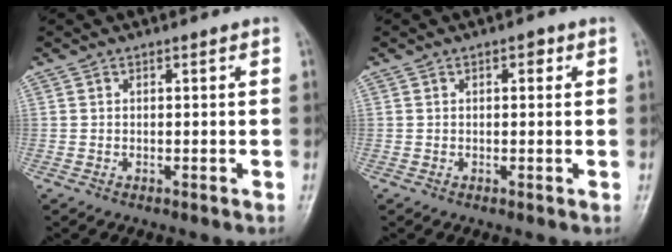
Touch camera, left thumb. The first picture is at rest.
{"total": 1.7, "force": [0.6, 0.9, 1.3], "torque": [-0.010, 0.002, 0.006]}